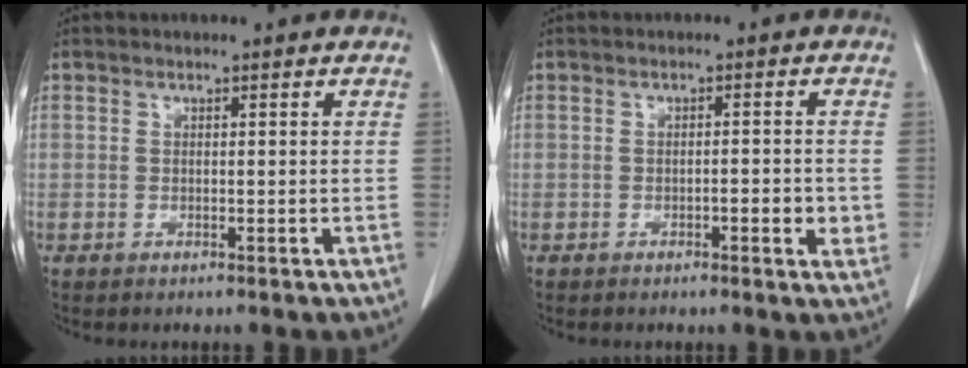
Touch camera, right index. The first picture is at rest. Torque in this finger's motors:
{"motor_torque": [0.41, -0.37, 0.26, 0.04]}